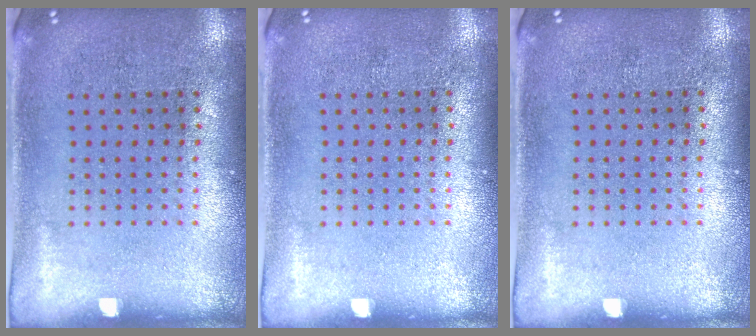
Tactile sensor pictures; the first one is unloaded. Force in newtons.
{"total": 0.0}
{"total": 0.0}